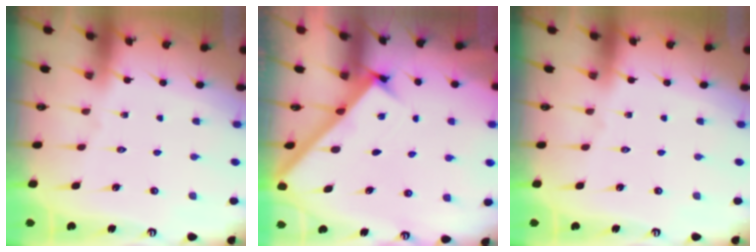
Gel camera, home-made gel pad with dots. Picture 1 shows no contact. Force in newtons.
{"total": 2.6, "press": 2.6, "slide": 0.3}
{"total": 0.0}